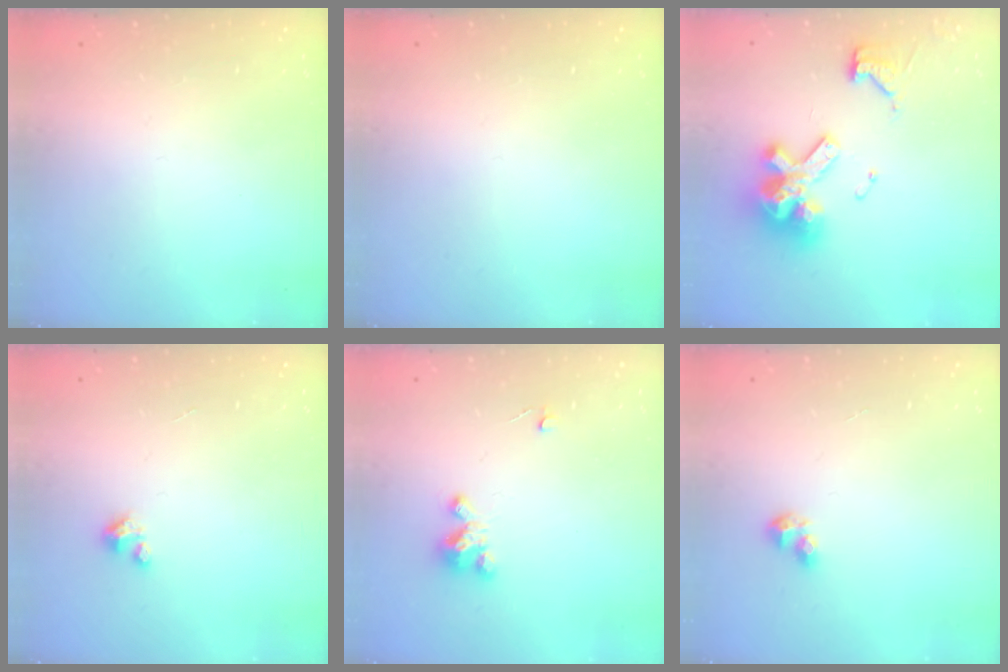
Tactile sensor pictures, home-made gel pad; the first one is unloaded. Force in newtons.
{"total": 0.0}
{"total": 14.8, "press": 14.7, "slide": 1.7}
{"total": 2.4, "press": 2.4, "slide": 0.2}
{"total": 3.4, "press": 3.4, "slide": 0.1}
{"total": 4.0, "press": 4.0, "slide": 0.4}